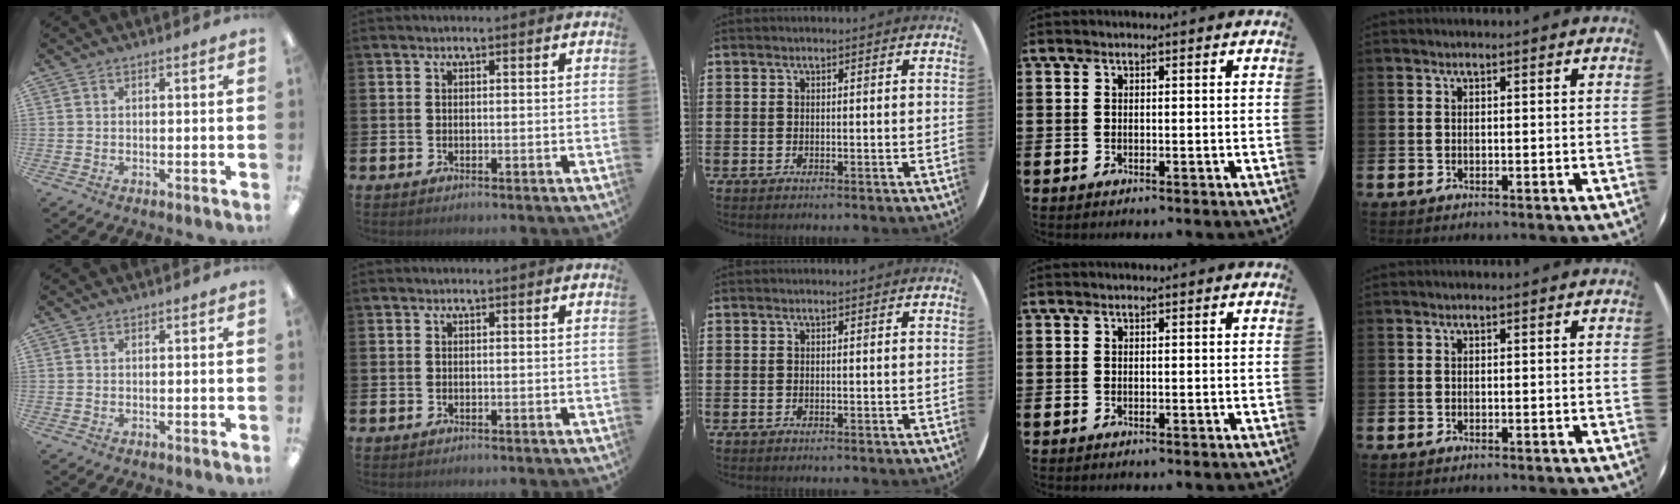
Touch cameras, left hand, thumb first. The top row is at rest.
{}